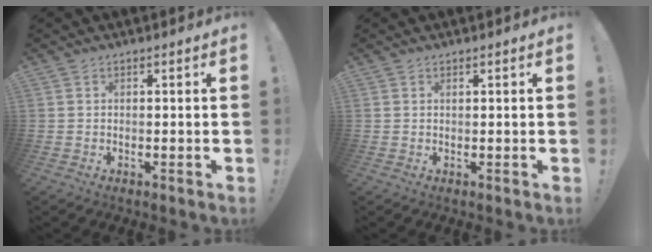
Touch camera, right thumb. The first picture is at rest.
{"total": 0.0}